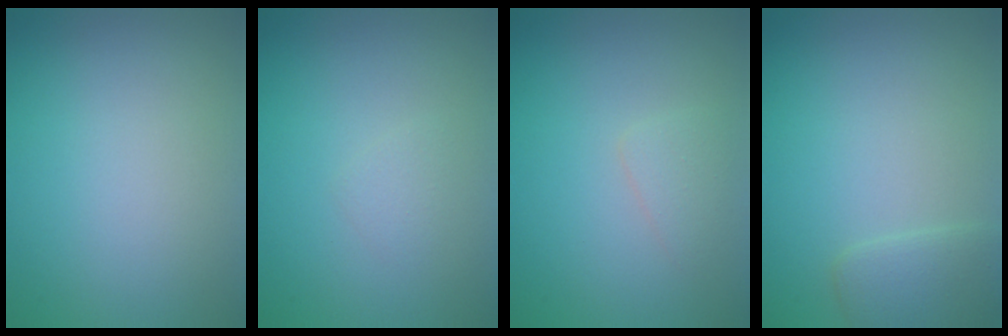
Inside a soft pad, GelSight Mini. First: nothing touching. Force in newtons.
{"total": 0.8, "press": 0.8, "slide": 0.0}
{"total": 1.2, "press": 1.2, "slide": 0.0}
{"total": 2.1, "press": 2.1, "slide": 0.1}